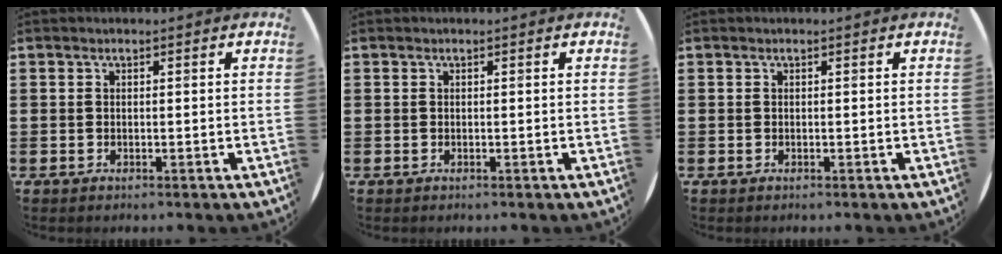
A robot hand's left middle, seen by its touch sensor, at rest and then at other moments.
{"total": 0.0}
{"total": 0.0}